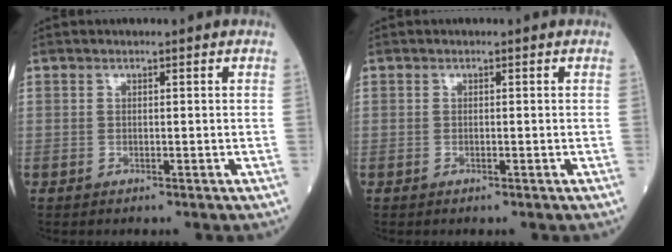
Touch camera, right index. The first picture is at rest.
{"total": 0.0}